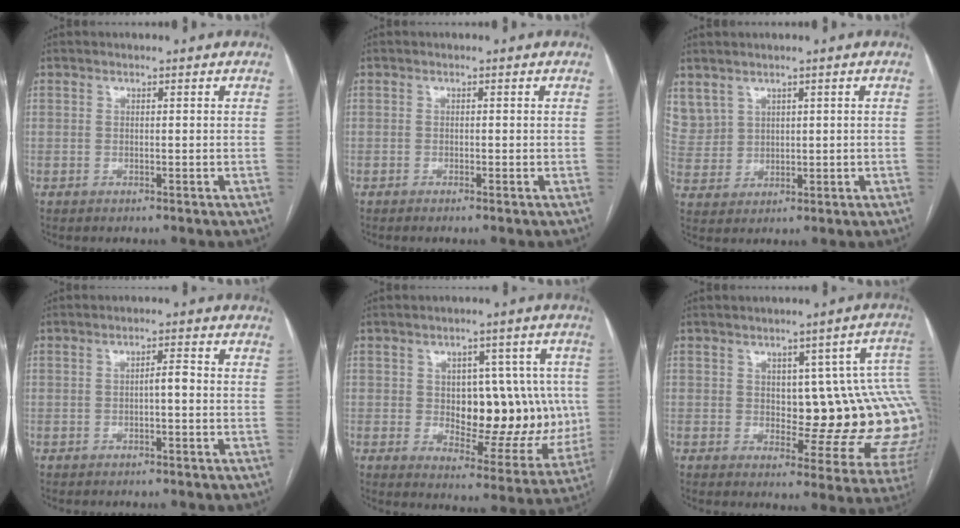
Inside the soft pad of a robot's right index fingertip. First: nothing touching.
{"total": 0.6, "force": [-0.4, 0.0, 0.5], "torque": [-0.008, 0.000, -0.007]}
{"total": 7.2, "force": [4.2, 5.7, 1.6], "torque": [-0.053, 0.020, 0.102]}
{"total": 2.0, "force": [-0.4, 0.4, 2.0], "torque": [-0.029, 0.005, -0.008]}
{"total": 15.1, "force": [0.2, 7.9, 12.8], "torque": [-0.156, 0.015, 0.020]}
{"total": 14.6, "force": [1.7, 5.3, 13.5], "torque": [-0.121, 0.014, 0.023]}